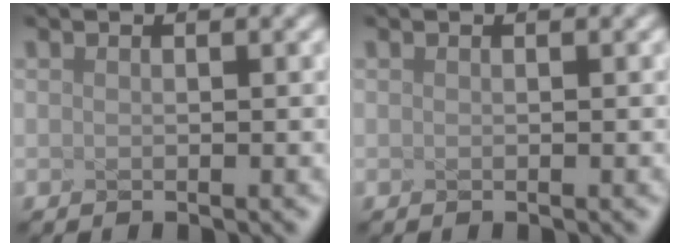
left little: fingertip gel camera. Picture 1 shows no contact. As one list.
[{"total": 0.0}]